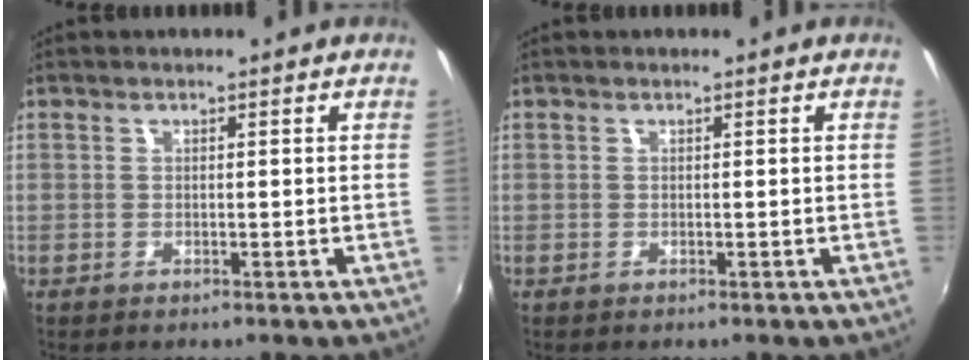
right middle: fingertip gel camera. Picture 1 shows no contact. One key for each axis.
{"total": 0.0}